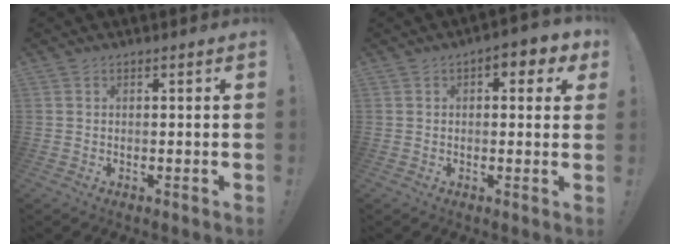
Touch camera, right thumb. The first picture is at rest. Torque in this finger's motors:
{"motor_torque": [0.33, 1.74, 0.79, -0.08, -0.03]}